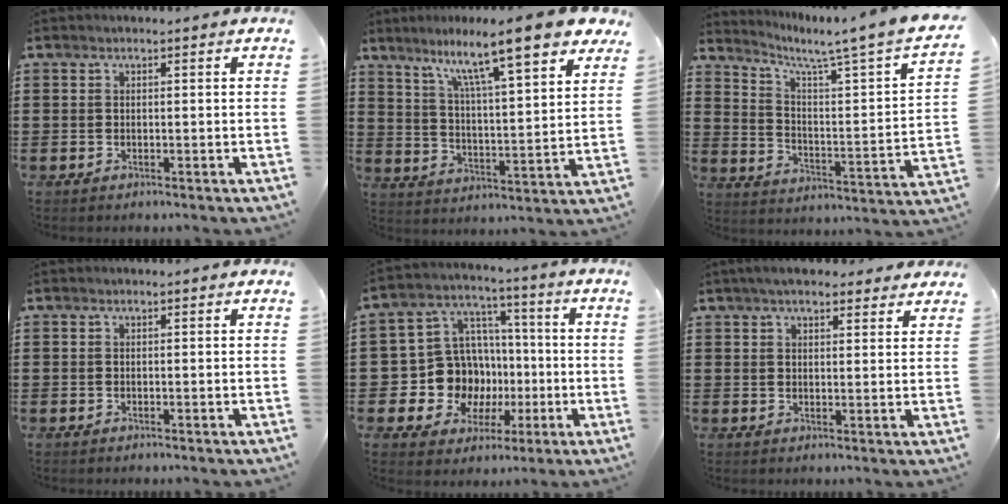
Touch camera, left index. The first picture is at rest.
{"total": 11.8, "force": [9.0, 0.7, 7.6], "torque": [-0.152, -0.054, 0.139]}
{"total": 4.8, "force": [3.6, -0.6, 3.1], "torque": [-0.078, -0.043, 0.047]}
{"total": 0.0}
{"total": 11.3, "force": [-1.1, 10.7, 3.3], "torque": [-0.115, -0.002, -0.007]}
{"total": 4.4, "force": [3.7, 1.2, 1.9], "torque": [-0.046, 0.001, 0.070]}